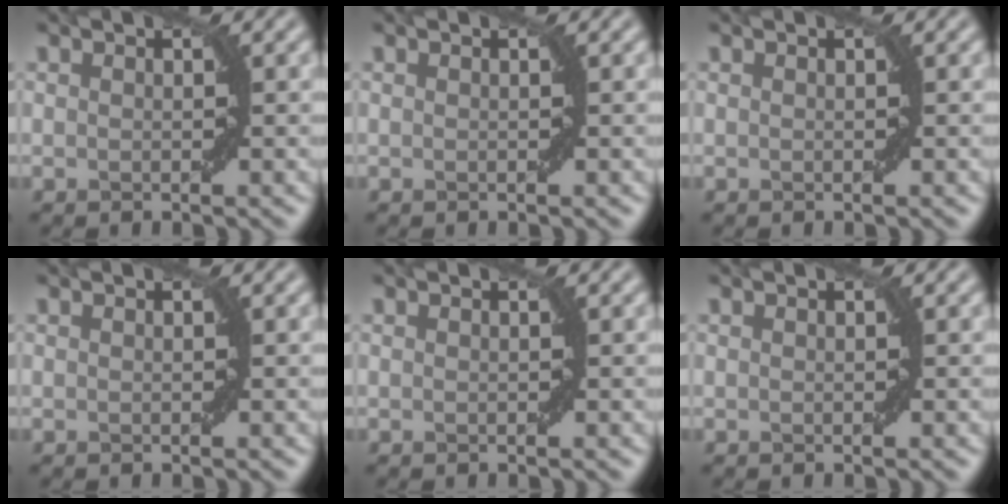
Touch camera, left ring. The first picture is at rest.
{"total": 0.0}
{"total": 0.0}
{"total": 0.0}
{"total": 0.0}
{"total": 0.0}